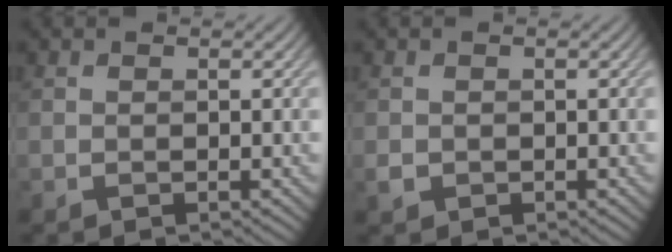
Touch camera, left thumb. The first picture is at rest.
{"total": 1.1, "force": [-0.3, 1.0, 0.4], "torque": [-0.008, -0.006, -0.007]}